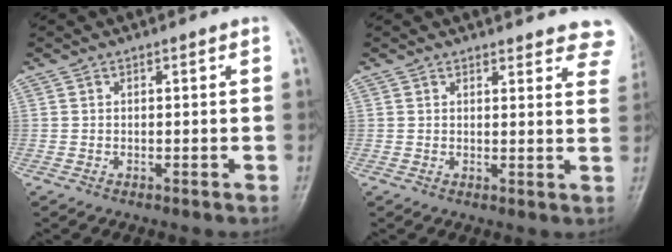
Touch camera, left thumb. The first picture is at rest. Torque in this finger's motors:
{"motor_torque": [0.37, 0.28, 0.05, -0.10, 0.04]}